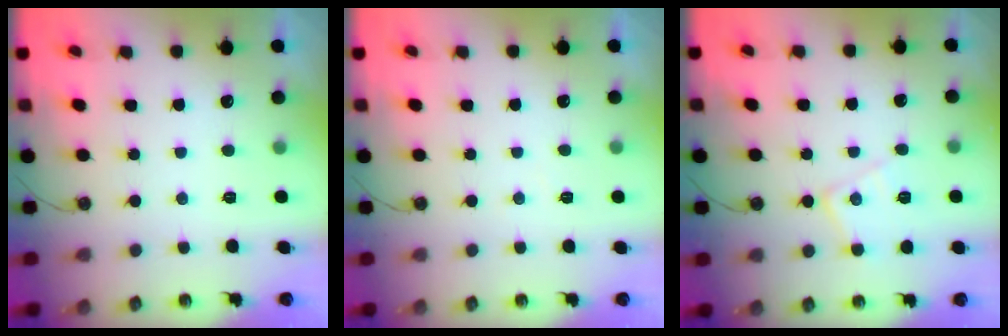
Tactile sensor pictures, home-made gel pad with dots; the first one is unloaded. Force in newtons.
{"total": 2.9, "press": 2.9, "slide": 0.5}
{"total": 10.6, "press": 10.6, "slide": 0.7}